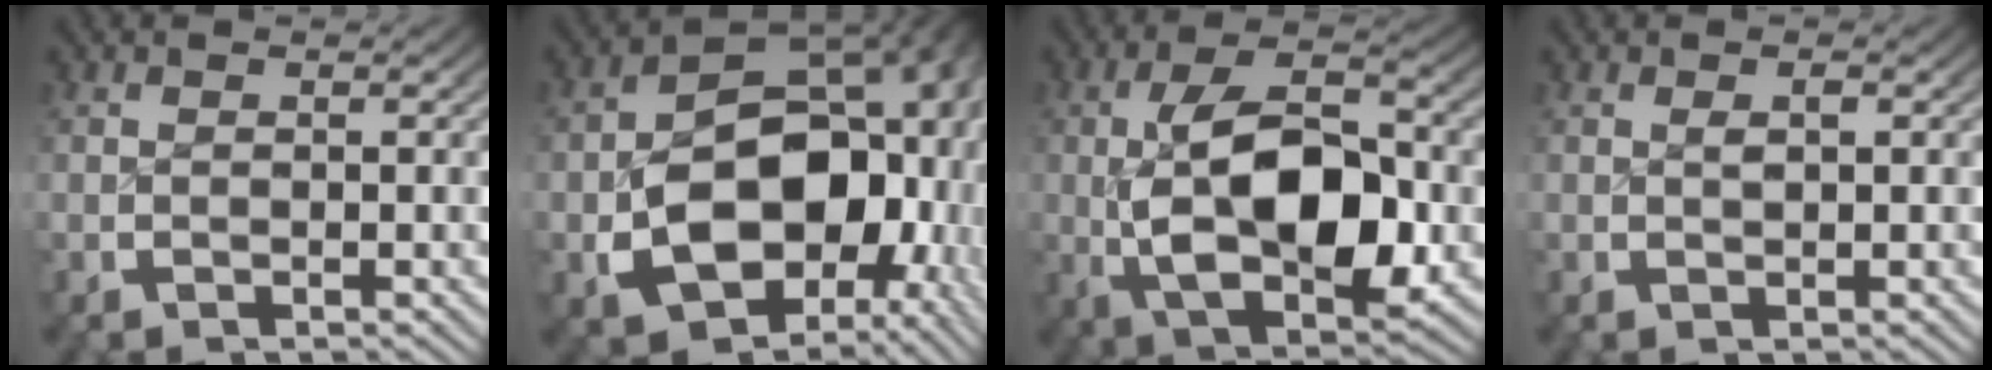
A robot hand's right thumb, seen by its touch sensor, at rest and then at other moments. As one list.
[{"total": 20.1, "force": [-2.9, 14.1, 14.1], "torque": [-0.249, -0.060, -0.022]}, {"total": 12.8, "force": [-0.7, 7.2, 10.5], "torque": [-0.201, -0.034, 0.005]}, {"total": 0.7, "force": [0.2, 0.3, 0.7], "torque": [-0.013, -0.003, 0.008]}]